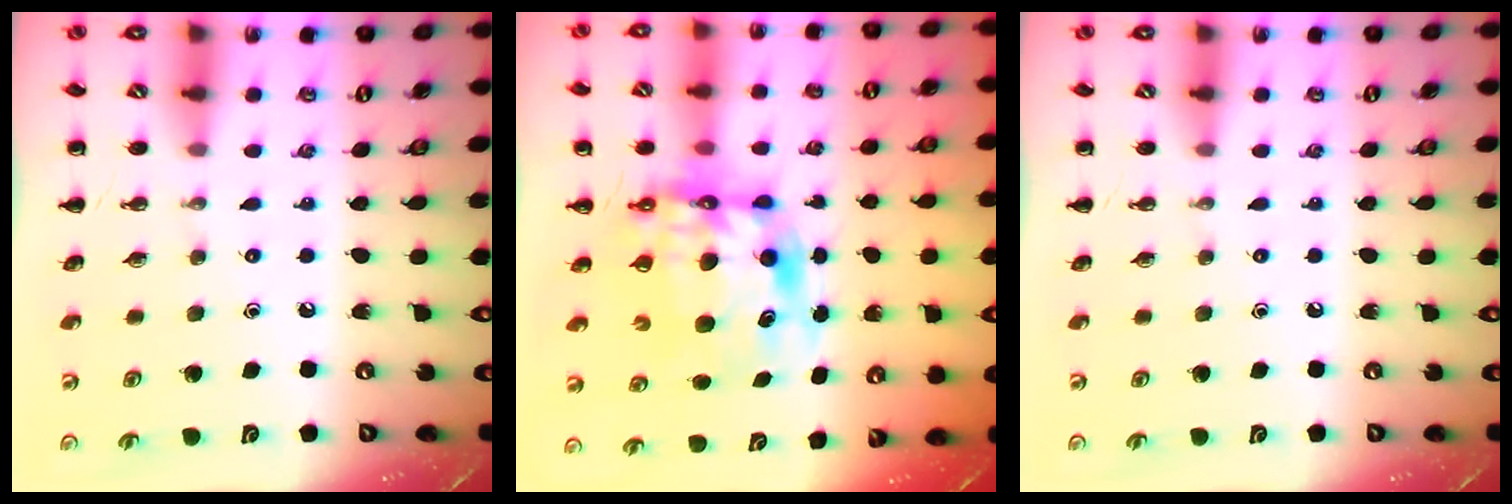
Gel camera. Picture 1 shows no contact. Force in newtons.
{"total": 11.1, "press": 10.7, "slide": 2.8}
{"total": 0.0}